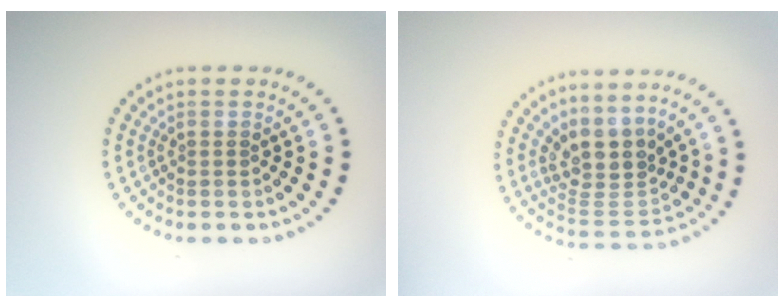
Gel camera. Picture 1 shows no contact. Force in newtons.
{"total": 4.0, "press": 3.1, "slide": 2.5}